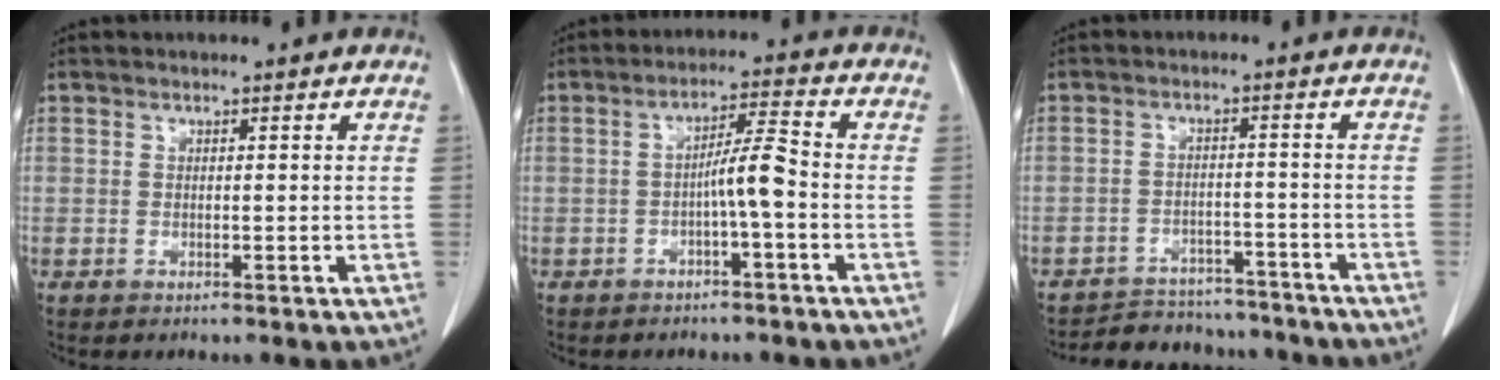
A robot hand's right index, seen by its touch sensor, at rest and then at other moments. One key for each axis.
{"total": 5.0, "fx": -1.4, "fy": -0.1, "fz": 4.8, "tx": -0.081, "ty": 0.012, "tz": -0.023}
{"total": 11.2, "fx": -10.5, "fy": 3.6, "fz": 1.4, "tx": -0.016, "ty": 0.013, "tz": -0.141}